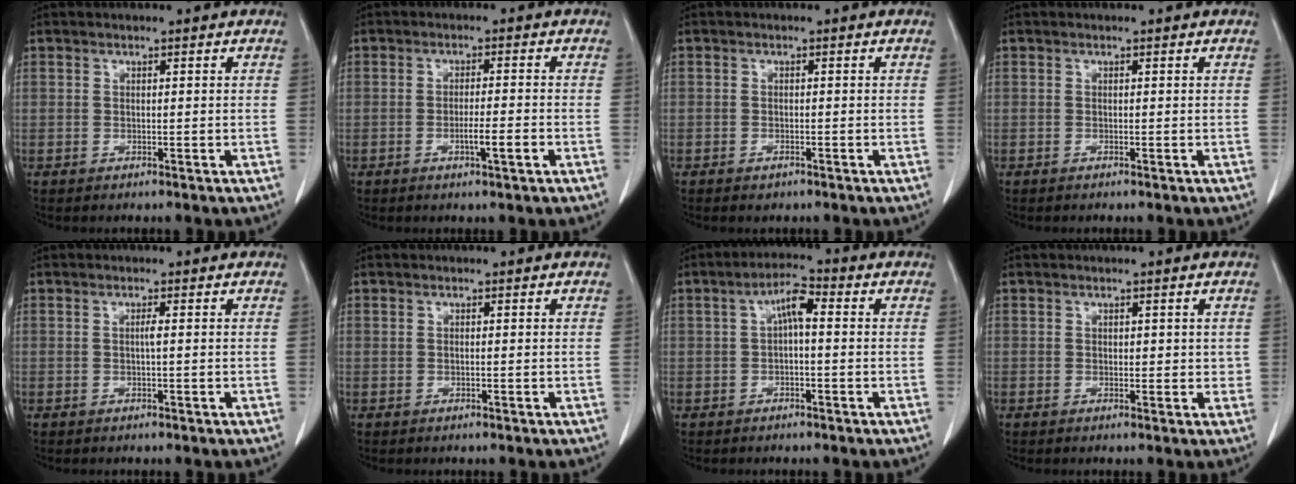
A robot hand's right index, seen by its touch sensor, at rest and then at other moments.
{"total": 5.2, "force": [-2.1, 0.0, 4.8], "torque": [-0.080, -0.004, -0.034]}
{"total": 1.1, "force": [-0.8, 0.6, 0.5], "torque": [-0.009, 0.000, -0.007]}
{"total": 0.0}
{"total": 0.8, "force": [0.0, -0.1, 0.8], "torque": [-0.014, 0.000, -0.002]}
{"total": 0.0}
{"total": 4.5, "force": [0.5, 1.2, 4.3], "torque": [-0.078, 0.019, 0.005]}
{"total": 1.8, "force": [0.4, 1.3, 1.2], "torque": [-0.010, 0.000, 0.006]}